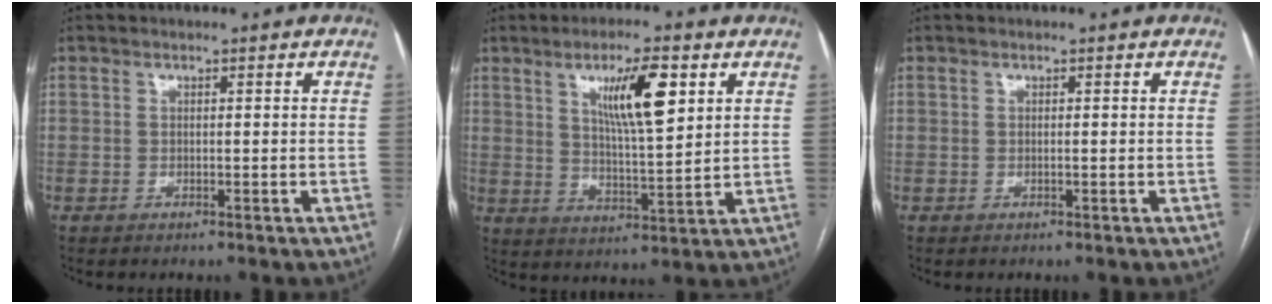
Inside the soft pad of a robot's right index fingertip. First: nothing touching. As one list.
[{"total": 10.1, "force": [4.3, 1.6, 8.9], "torque": [-0.154, 0.000, 0.076]}, {"total": 0.0}]